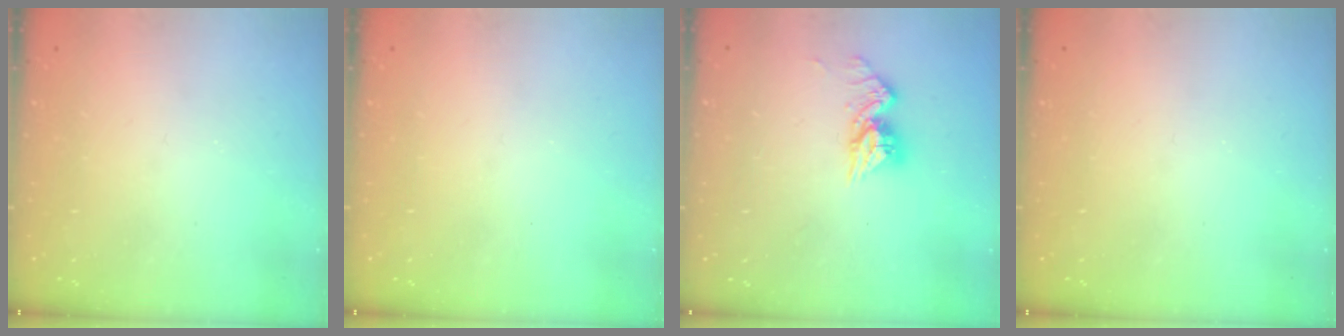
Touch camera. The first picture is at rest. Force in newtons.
{"total": 0.0}
{"total": 10.1, "press": 10.1, "slide": 0.7}
{"total": 0.0}